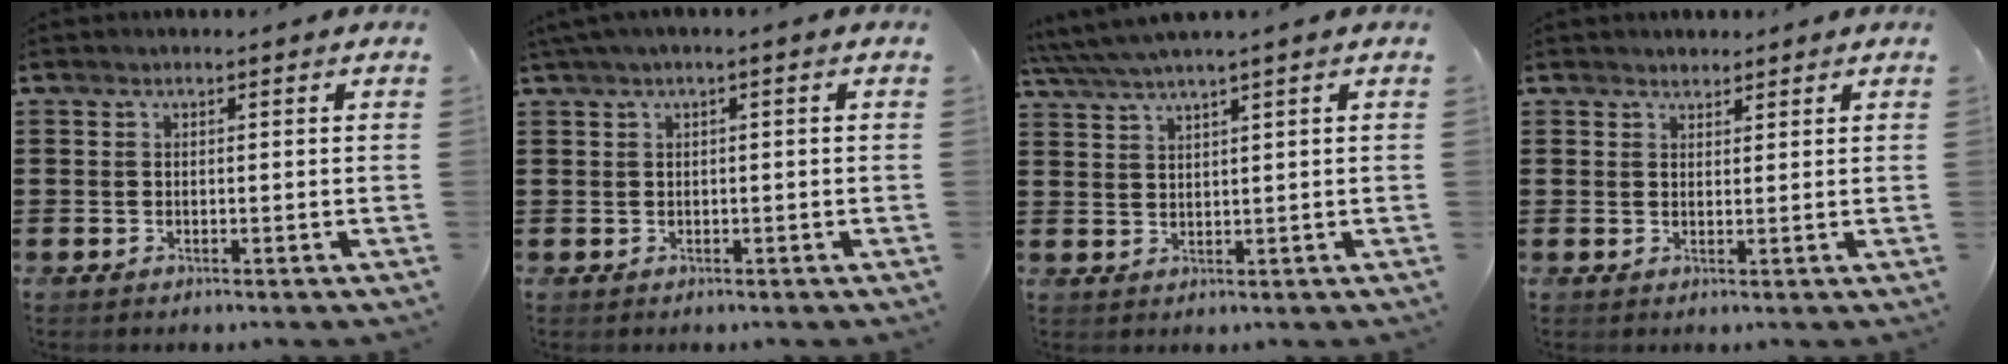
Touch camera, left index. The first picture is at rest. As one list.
[{"total": 1.3, "force": [-0.6, 0.0, 1.2], "torque": [-0.016, -0.006, -0.010]}, {"total": 2.8, "force": [2.2, -0.5, 1.7], "torque": [-0.040, -0.004, 0.038]}, {"total": 1.2, "force": [1.2, 0.4, 0.0], "torque": [-0.003, 0.003, 0.023]}]